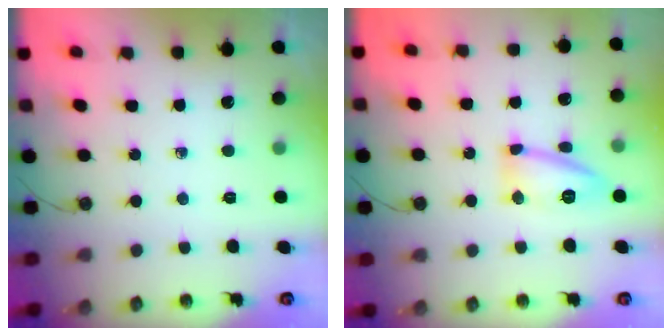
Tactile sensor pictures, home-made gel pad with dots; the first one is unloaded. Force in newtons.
{"total": 12.7, "press": 12.6, "slide": 1.0}